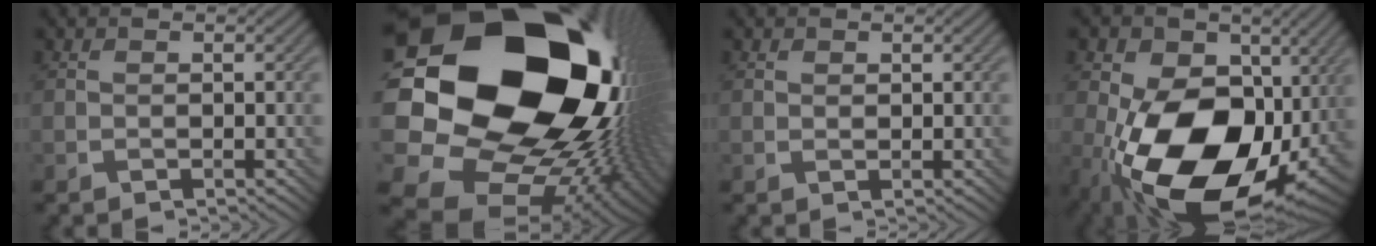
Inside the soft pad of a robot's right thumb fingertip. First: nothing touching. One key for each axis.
{"total": 24.4, "fx": 4.9, "fy": 19.3, "fz": 14.1, "tx": -0.329, "ty": -0.028, "tz": 0.105}
{"total": 0.6, "fx": 0.4, "fy": 0.3, "fz": 0.2, "tx": -0.003, "ty": -0.002, "tz": 0.009}
{"total": 19.2, "fx": -2.2, "fy": 13.0, "fz": 13.9, "tx": -0.249, "ty": -0.033, "tz": -0.038}